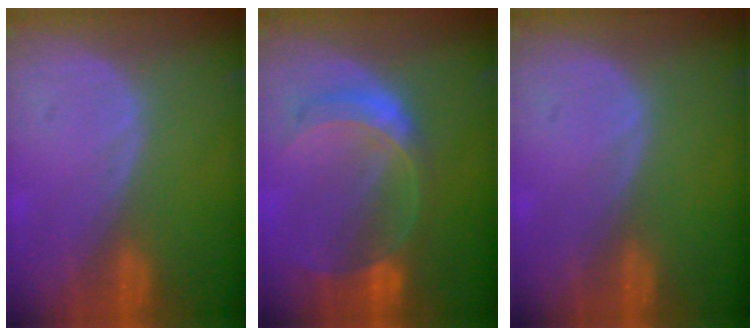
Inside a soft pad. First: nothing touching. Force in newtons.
{"total": 7.6, "press": 6.6, "slide": 3.8}
{"total": 0.0}